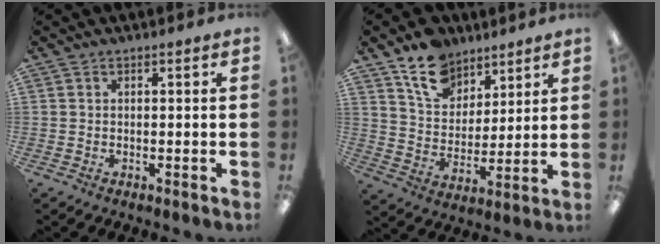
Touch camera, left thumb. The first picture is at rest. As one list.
[{"total": 14.0, "force": [9.8, 8.8, 4.8], "torque": [-0.085, -0.049, 0.186]}]